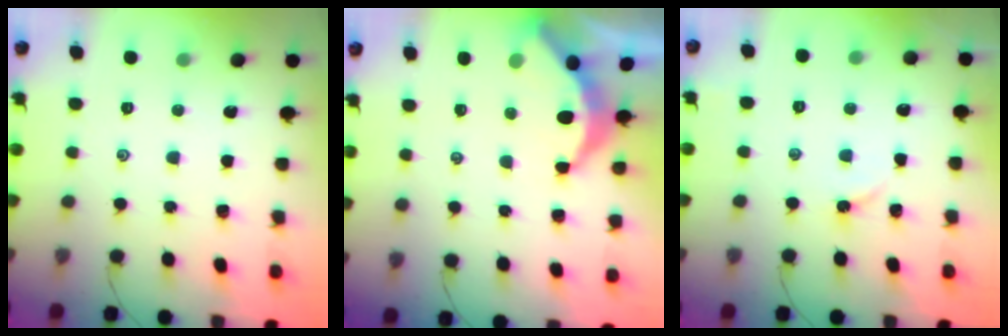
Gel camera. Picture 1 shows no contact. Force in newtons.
{"total": 5.4, "press": 5.4, "slide": 0.4}
{"total": 2.7, "press": 2.6, "slide": 0.5}